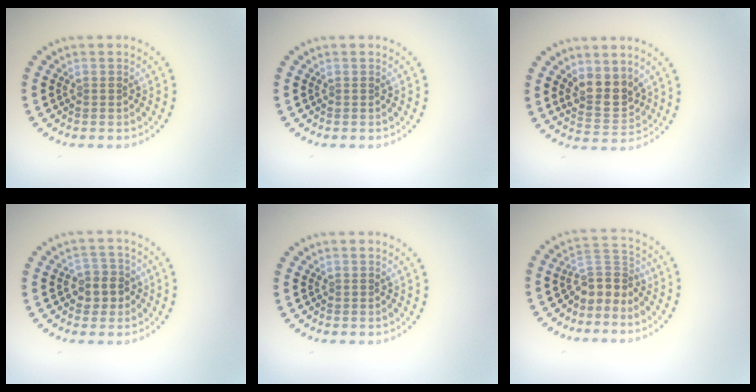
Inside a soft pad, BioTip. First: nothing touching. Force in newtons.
{"total": 0.0}
{"total": 3.5, "press": 3.2, "slide": 1.4}
{"total": 2.6, "press": 2.4, "slide": 1.1}
{"total": 0.0}
{"total": 2.9, "press": 2.1, "slide": 2.0}